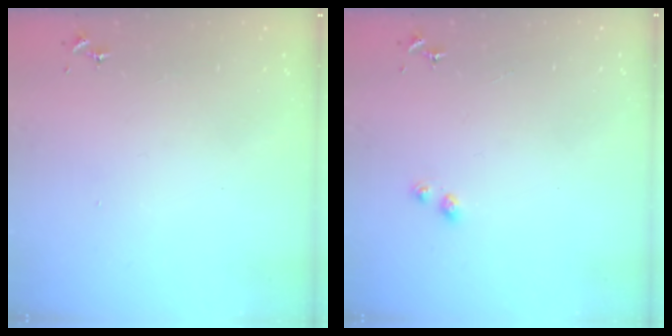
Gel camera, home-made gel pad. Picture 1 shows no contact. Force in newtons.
{"total": 2.9, "press": 2.9, "slide": 0.5}